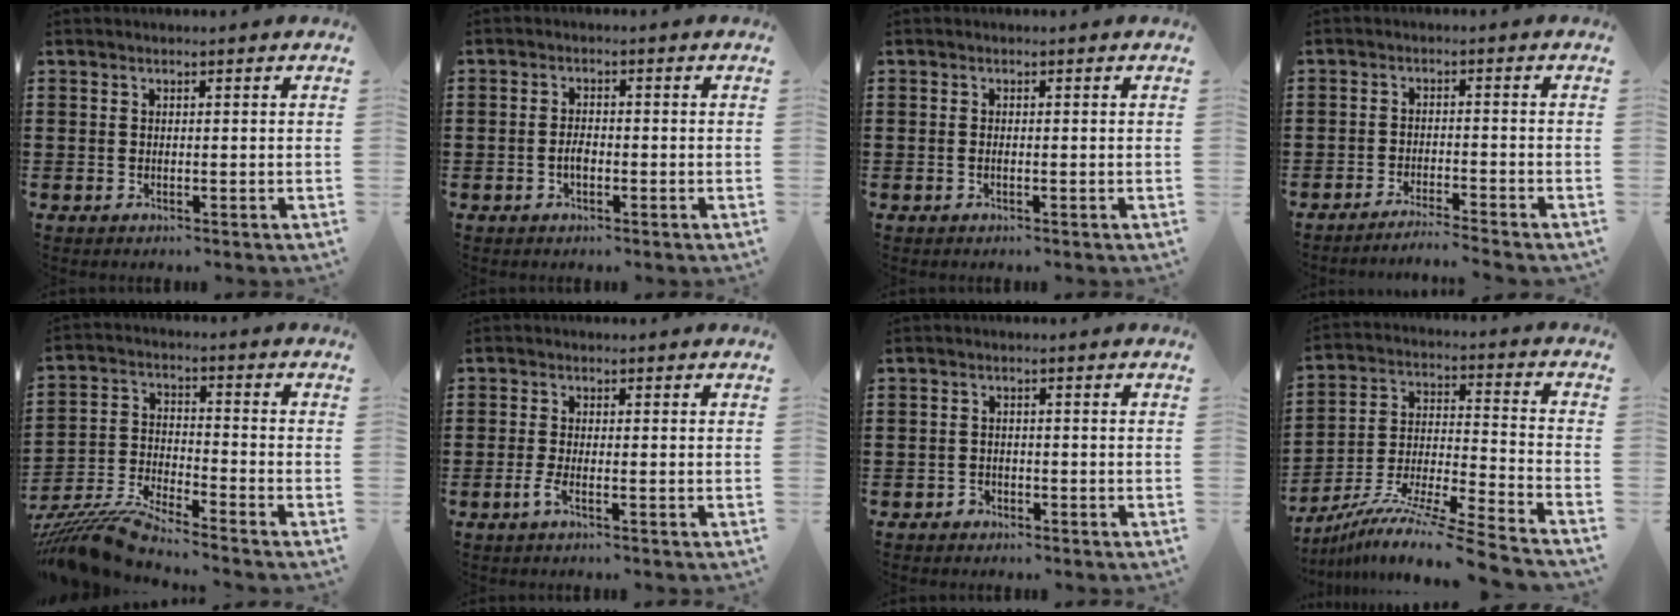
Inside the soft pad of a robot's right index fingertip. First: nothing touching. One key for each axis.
{"total": 2.2, "fx": -0.7, "fy": 1.2, "fz": 1.7, "tx": -0.042, "ty": 0.000, "tz": -0.016}
{"total": 0.6, "fx": -0.3, "fy": 0.1, "fz": 0.5, "tx": -0.010, "ty": -0.004, "tz": -0.004}
{"total": 2.8, "fx": -2.7, "fy": -0.4, "fz": 0.4, "tx": -0.010, "ty": 0.001, "tz": -0.057}
{"total": 8.7, "fx": -8.4, "fy": 0.1, "fz": 2.5, "tx": -0.066, "ty": 0.000, "tz": -0.167}
{"total": 2.1, "fx": -1.1, "fy": 0.3, "fz": 1.8, "tx": -0.053, "ty": -0.010, "tz": -0.027}
{"total": 1.4, "fx": -1.2, "fy": 0.7, "fz": 0.1, "tx": -0.006, "ty": 0.002, "tz": -0.027}
{"total": 10.6, "fx": -9.4, "fy": -0.8, "fz": 5.0, "tx": -0.087, "ty": 0.000, "tz": -0.189}